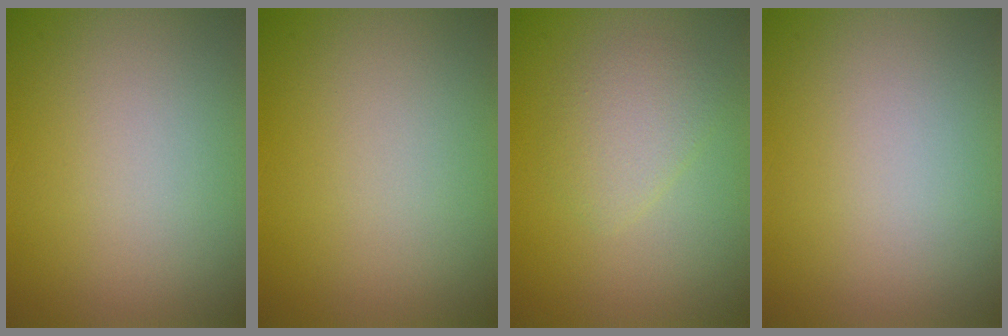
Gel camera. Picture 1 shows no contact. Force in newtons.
{"total": 0.0}
{"total": 2.4, "press": 2.4, "slide": 0.1}
{"total": 0.0}